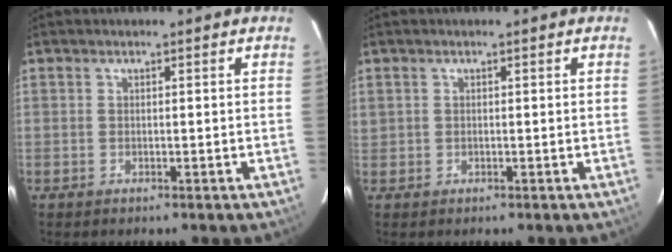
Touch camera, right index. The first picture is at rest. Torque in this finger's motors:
{"motor_torque": [-0.03, 0.00, 0.06, 0.01]}